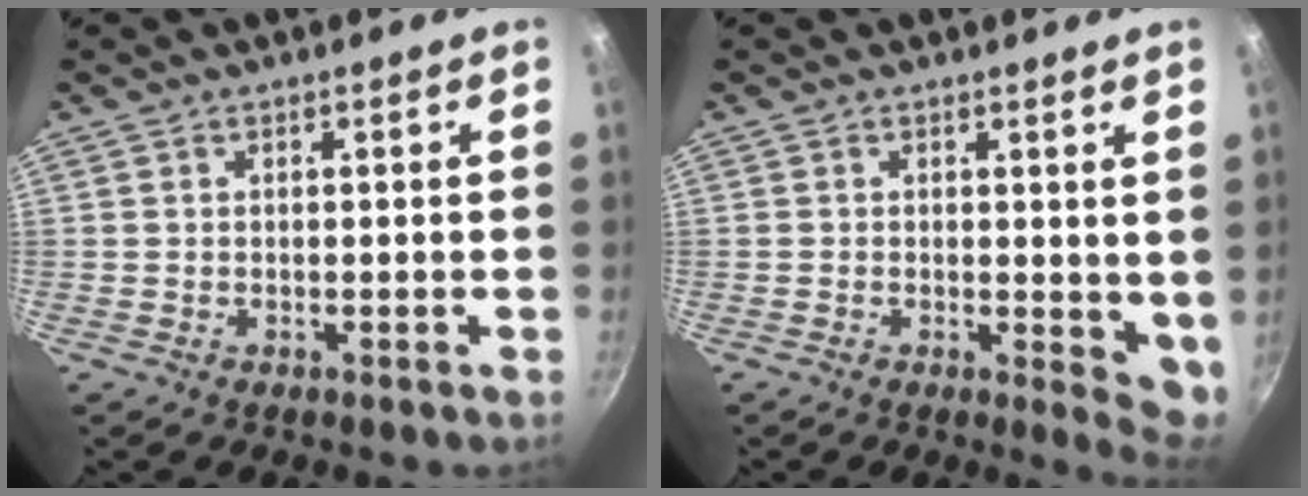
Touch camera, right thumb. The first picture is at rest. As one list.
[{"total": 5.0, "force": [0.9, 2.6, 4.2], "torque": [-0.047, -0.013, 0.011]}]